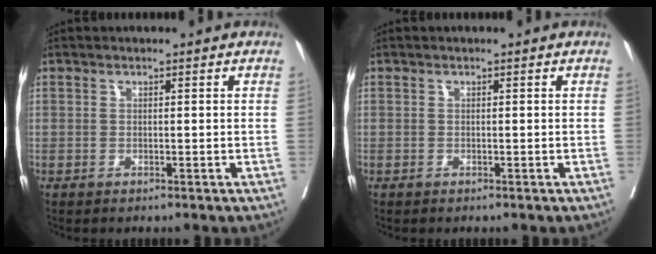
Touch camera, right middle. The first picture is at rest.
{"total": 0.0}